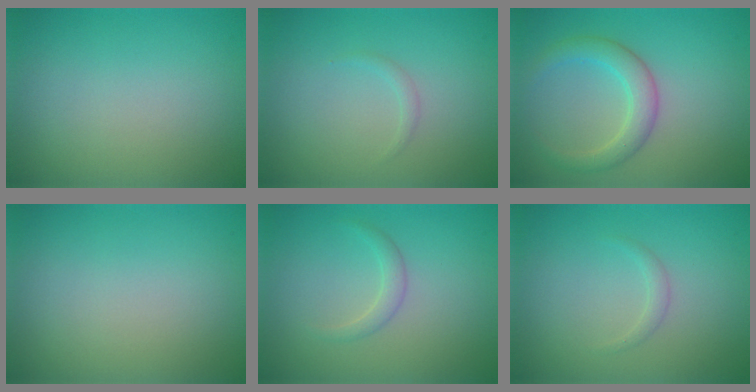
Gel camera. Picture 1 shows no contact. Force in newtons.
{"total": 0.7, "press": 0.7, "slide": 0.1}
{"total": 3.2, "press": 3.2, "slide": 0.1}
{"total": 0.0}
{"total": 1.2, "press": 1.2, "slide": 0.0}
{"total": 0.8, "press": 0.8, "slide": 0.1}